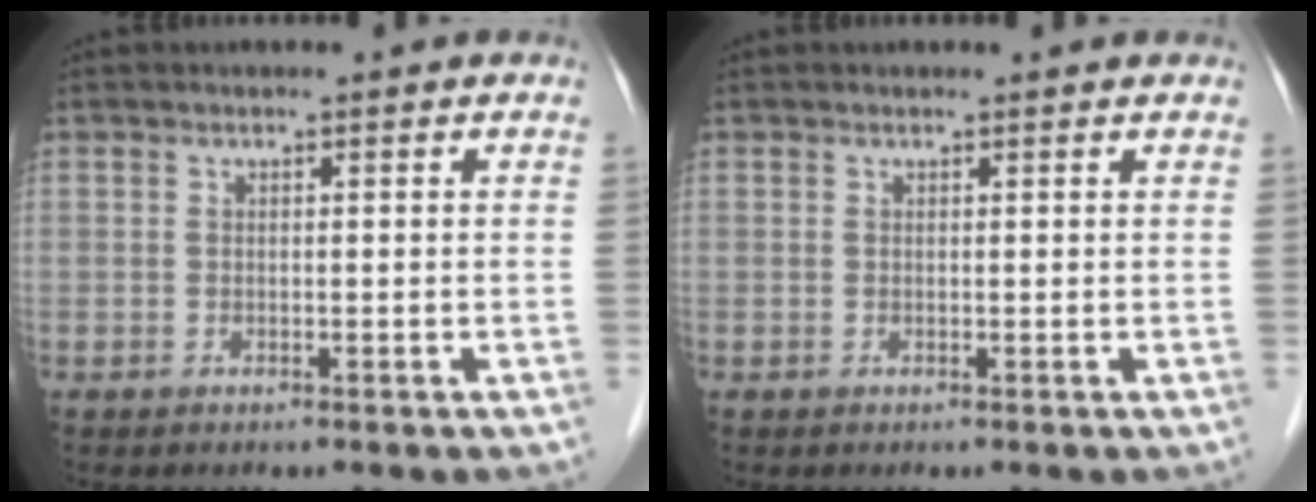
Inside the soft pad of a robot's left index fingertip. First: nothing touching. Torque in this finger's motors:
{"motor_torque": [0.16, -0.08, -0.04, 0.01]}